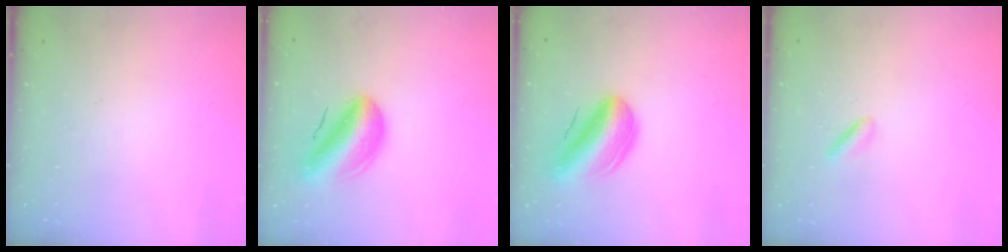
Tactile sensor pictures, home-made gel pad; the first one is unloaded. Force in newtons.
{"total": 11.2, "press": 10.6, "slide": 3.4}
{"total": 14.3, "press": 13.9, "slide": 3.6}
{"total": 1.6, "press": 1.5, "slide": 0.6}